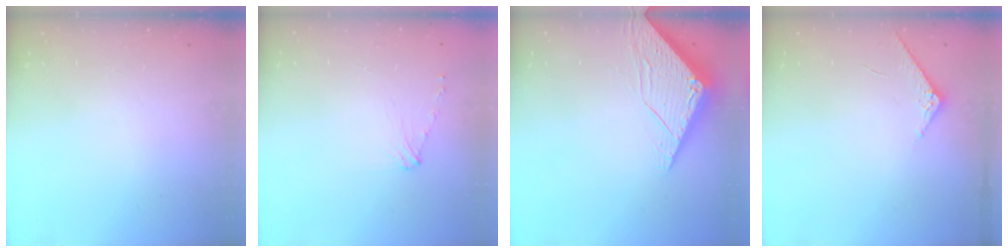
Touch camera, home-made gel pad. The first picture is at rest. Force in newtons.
{"total": 4.3, "press": 4.2, "slide": 0.6}
{"total": 6.2, "press": 6.2, "slide": 0.5}
{"total": 3.9, "press": 3.9, "slide": 0.5}